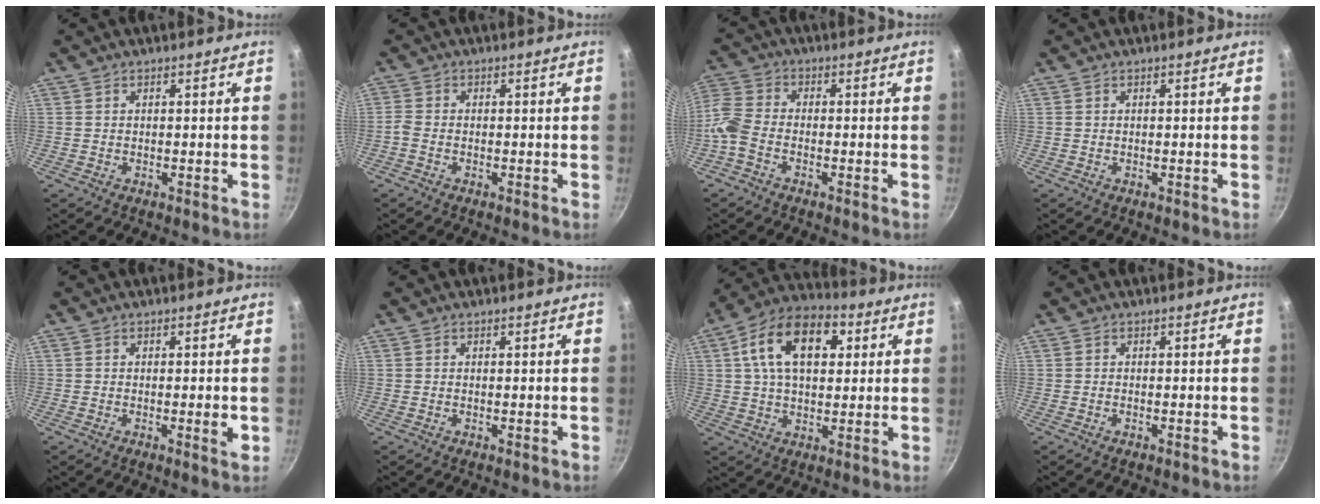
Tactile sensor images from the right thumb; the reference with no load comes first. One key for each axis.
{"total": 1.7, "fx": -1.0, "fy": 0.9, "fz": 1.0, "tx": -0.032, "ty": 0.006, "tz": -0.029}
{"total": 6.0, "fx": -3.1, "fy": 3.6, "fz": 3.6, "tx": -0.083, "ty": 0.029, "tz": -0.084}
{"total": 0.0}
{"total": 1.7, "fx": -0.1, "fy": 0.6, "fz": 1.6, "tx": -0.023, "ty": -0.002, "tz": -0.002}
{"total": 0.0}
{"total": 16.4, "fx": 4.7, "fy": 10.1, "fz": 12.0, "tx": -0.178, "ty": 0.012, "tz": 0.065}
{"total": 0.5, "fx": -0.2, "fy": 0.2, "fz": 0.4, "tx": -0.008, "ty": 0.001, "tz": -0.005}